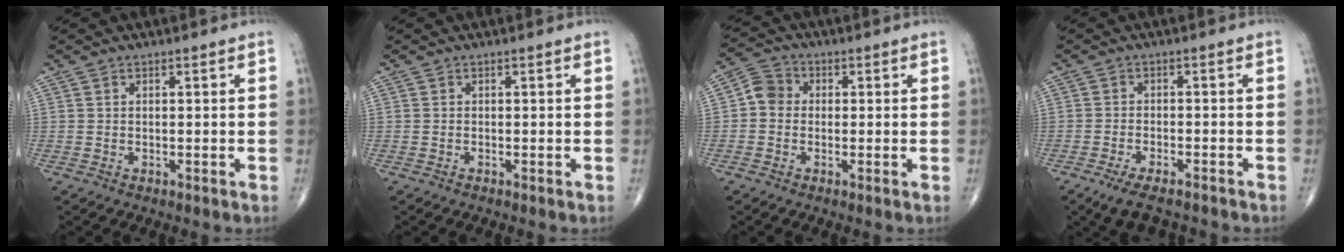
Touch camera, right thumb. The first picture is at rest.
{"total": 0.0}
{"total": 4.5, "force": [-0.3, 4.0, 2.0], "torque": [-0.021, 0.013, -0.018]}
{"total": 6.2, "force": [-4.7, 2.2, 3.4], "torque": [-0.060, 0.012, -0.079]}